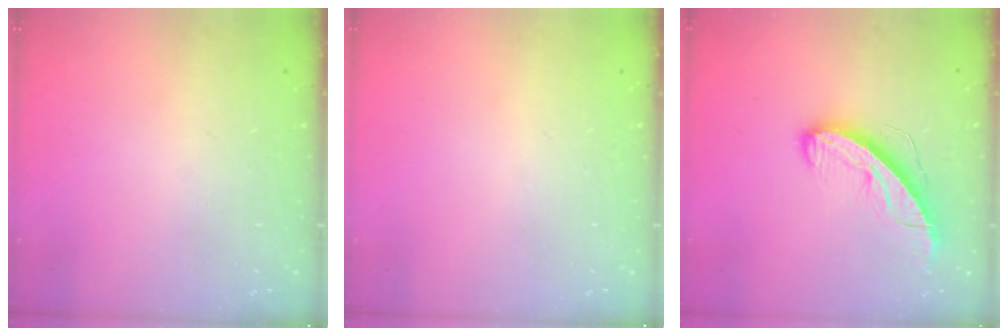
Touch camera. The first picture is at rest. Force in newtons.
{"total": 0.0}
{"total": 10.9, "press": 10.9, "slide": 1.3}